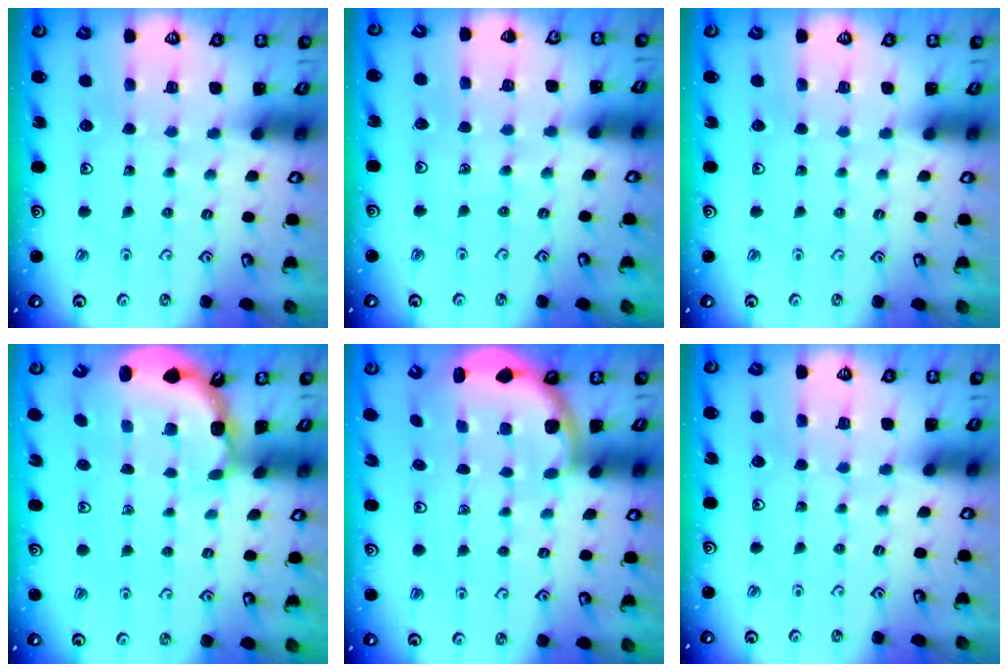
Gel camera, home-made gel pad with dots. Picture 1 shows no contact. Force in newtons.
{"total": 5.0, "press": 4.9, "slide": 1.1}
{"total": 0.0}
{"total": 2.0, "press": 1.8, "slide": 0.9}
{"total": 3.3, "press": 2.9, "slide": 1.5}
{"total": 0.0}